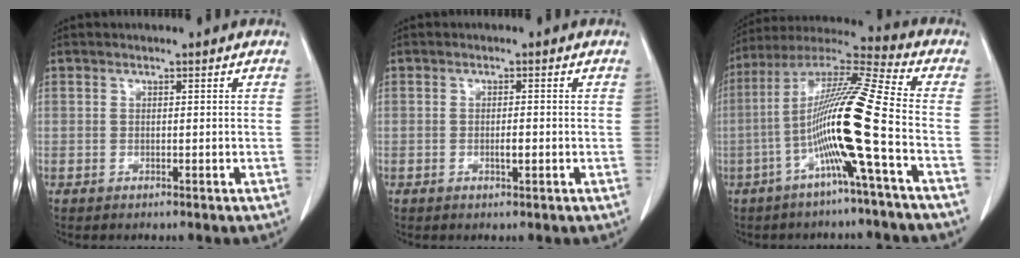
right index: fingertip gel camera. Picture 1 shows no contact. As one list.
[{"total": 1.7, "force": [-0.4, 0.3, 1.6], "torque": [-0.033, -0.002, -0.004]}, {"total": 15.4, "force": [-4.3, -1.9, 14.7], "torque": [-0.280, 0.004, -0.091]}]